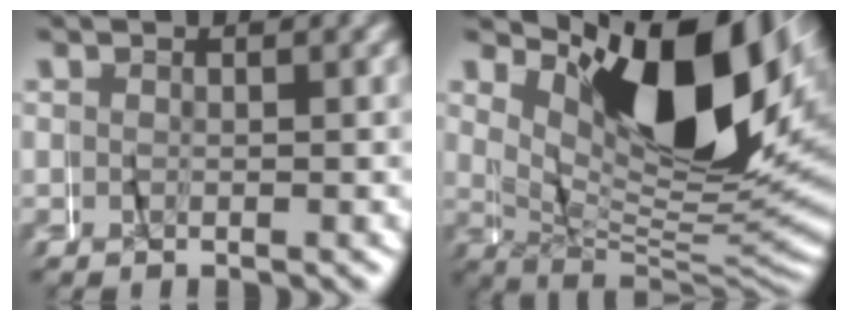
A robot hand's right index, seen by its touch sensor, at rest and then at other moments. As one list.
[{"total": 14.6, "force": [4.5, 6.3, 12.3], "torque": [-0.173, 0.026, 0.059]}]